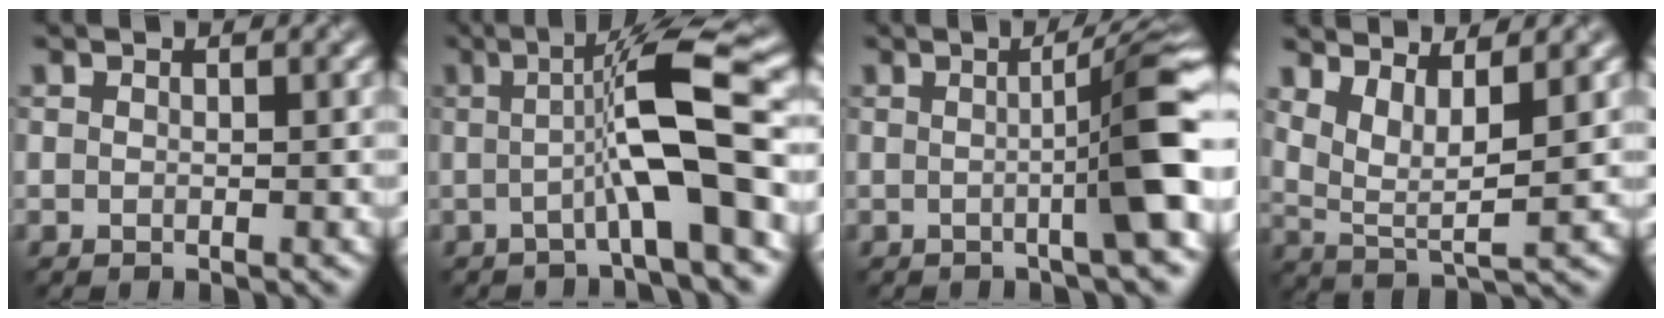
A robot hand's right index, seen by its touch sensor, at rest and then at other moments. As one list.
[{"total": 7.7, "force": [-1.1, 0.9, 7.6], "torque": [-0.111, 0.015, -0.018]}, {"total": 6.8, "force": [-0.7, 0.7, 6.8], "torque": [-0.085, 0.011, -0.007]}, {"total": 3.6, "force": [2.1, 0.9, 2.8], "torque": [-0.061, 0.000, 0.053]}]